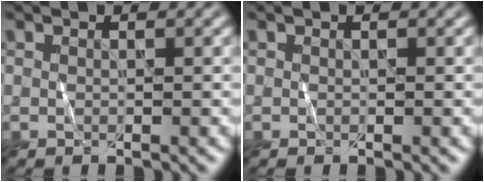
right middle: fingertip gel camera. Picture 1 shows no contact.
{"total": 0.0}